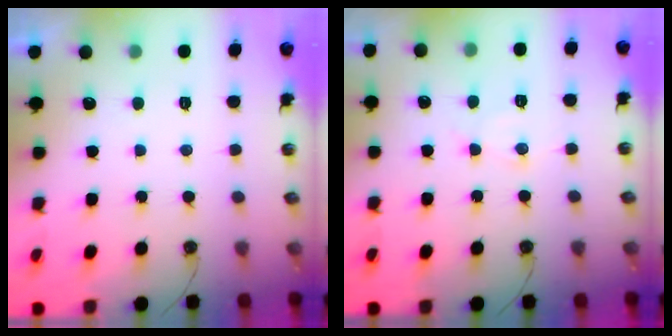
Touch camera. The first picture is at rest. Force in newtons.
{"total": 7.2, "press": 7.1, "slide": 0.6}